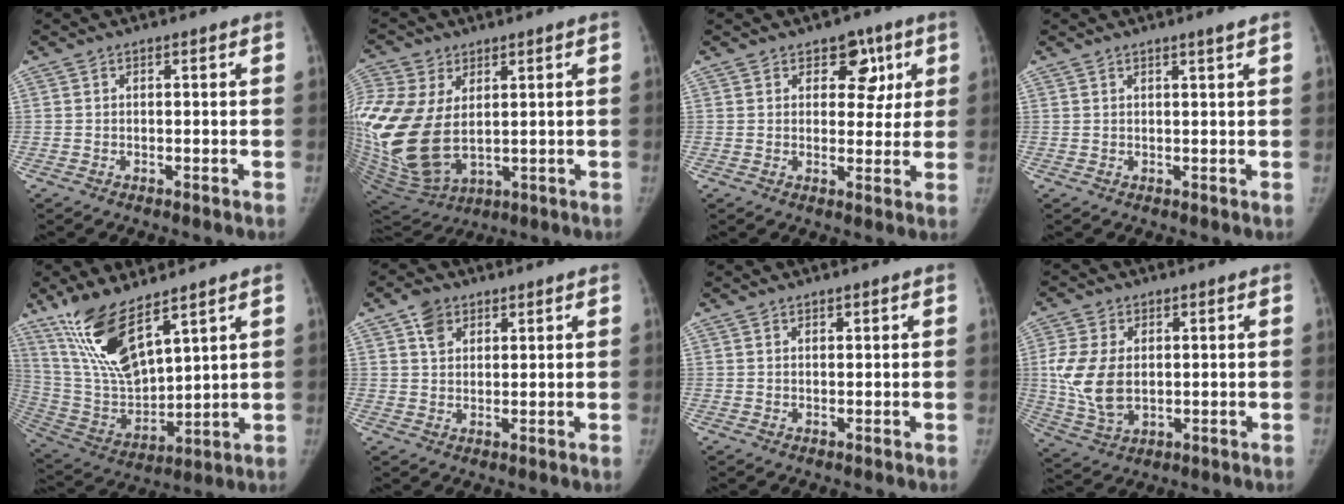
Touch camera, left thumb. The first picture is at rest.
{"total": 20.5, "force": [2.2, 13.1, 15.5], "torque": [-0.367, -0.028, 0.059]}
{"total": 6.9, "force": [3.1, 4.8, 3.9], "torque": [-0.004, -0.010, 0.037]}
{"total": 1.4, "force": [1.0, -0.2, 0.9], "torque": [-0.015, -0.007, 0.016]}
{"total": 15.9, "force": [10.6, 5.2, 10.7], "torque": [-0.192, -0.055, 0.223]}
{"total": 4.6, "force": [2.5, 3.3, 2.0], "torque": [-0.015, -0.012, 0.045]}
{"total": 0.8, "force": [0.6, 0.4, 0.3], "torque": [0.002, -0.003, 0.008]}
{"total": 10.9, "force": [1.0, 7.2, 8.1], "torque": [-0.161, -0.008, 0.030]}